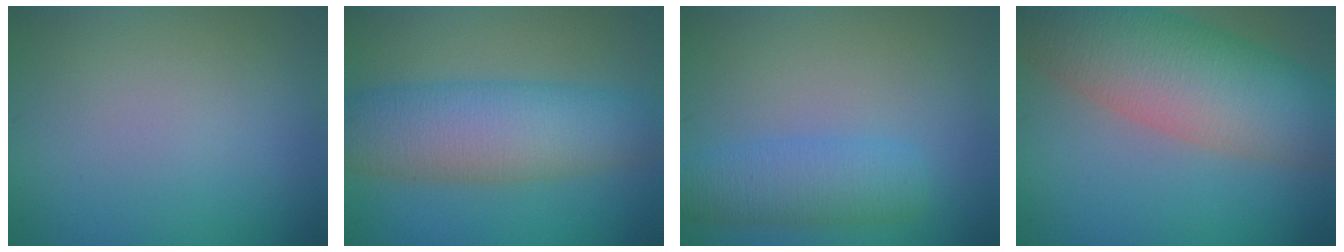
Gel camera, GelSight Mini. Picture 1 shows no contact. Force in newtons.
{"total": 8.0, "press": 8.0, "slide": 0.3}
{"total": 4.2, "press": 4.2, "slide": 0.2}
{"total": 11.5, "press": 11.5, "slide": 0.7}